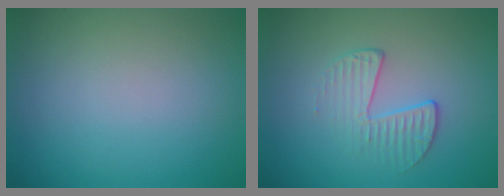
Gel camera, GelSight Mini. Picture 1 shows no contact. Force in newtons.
{"total": 2.2, "press": 1.3, "slide": 1.8}